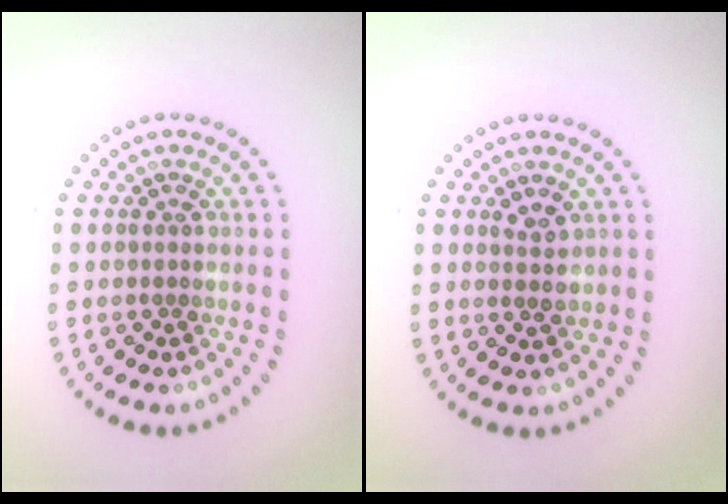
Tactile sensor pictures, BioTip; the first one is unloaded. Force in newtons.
{"total": 1.5, "press": 1.5, "slide": 0.3}